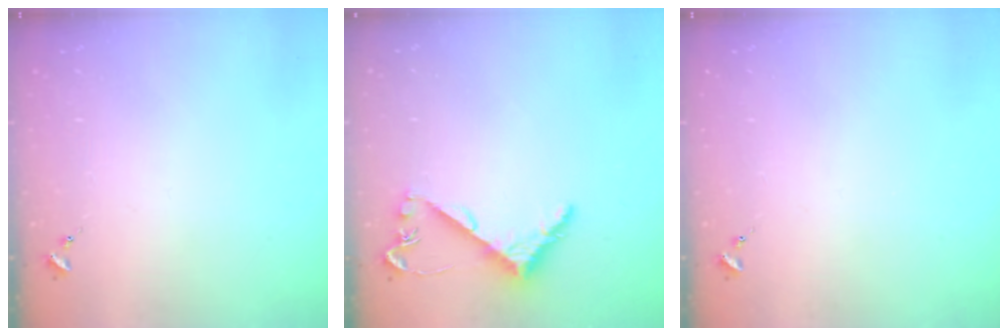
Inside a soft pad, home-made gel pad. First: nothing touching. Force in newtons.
{"total": 5.2, "press": 5.2, "slide": 0.4}
{"total": 0.0}